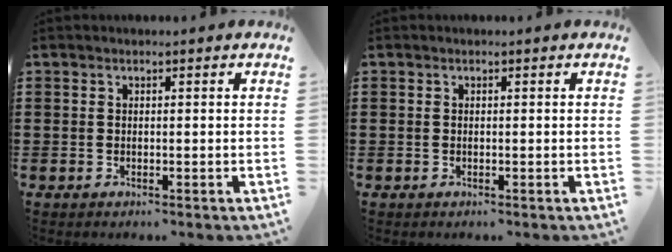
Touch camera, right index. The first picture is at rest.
{"total": 0.0}